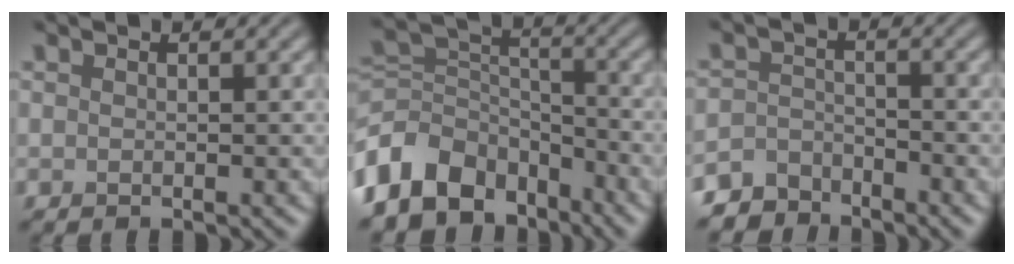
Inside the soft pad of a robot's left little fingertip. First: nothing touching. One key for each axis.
{"total": 9.4, "fx": -5.8, "fy": 6.4, "fz": 3.9, "tx": -0.080, "ty": -0.003, "tz": -0.121}
{"total": 4.0, "fx": -3.7, "fy": 1.5, "fz": 0.2, "tx": 0.006, "ty": -0.004, "tz": -0.074}